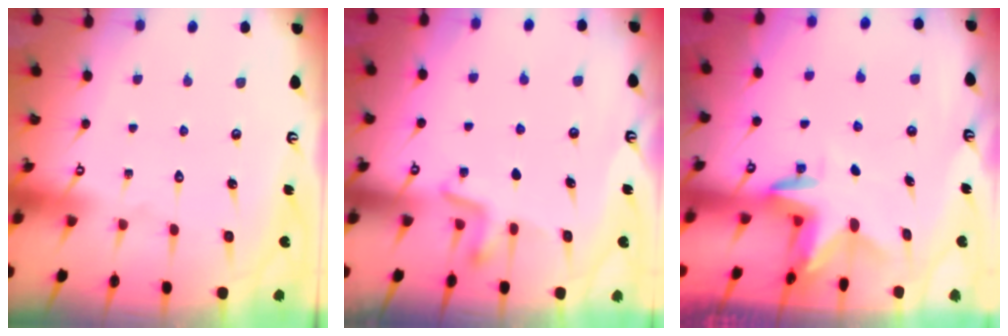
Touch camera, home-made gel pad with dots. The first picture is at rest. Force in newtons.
{"total": 3.3, "press": 3.3, "slide": 0.6}
{"total": 3.0, "press": 3.0, "slide": 0.2}